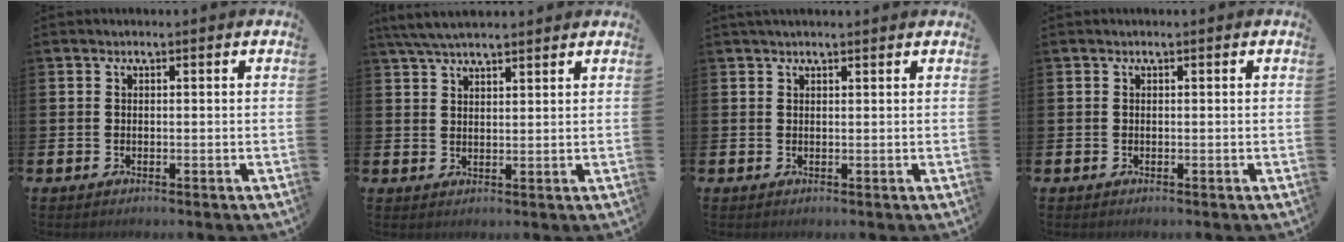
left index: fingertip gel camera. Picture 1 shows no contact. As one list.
[{"total": 4.9, "force": [4.4, 0.9, 1.9], "torque": [-0.050, -0.006, 0.083]}, {"total": 1.1, "force": [1.0, 0.1, 0.4], "torque": [0.006, -0.004, 0.016]}, {"total": 0.0}]